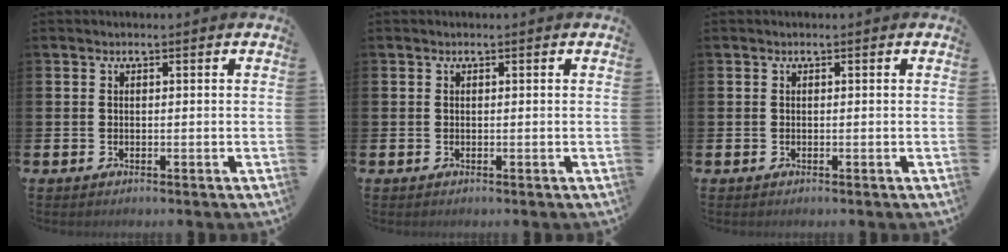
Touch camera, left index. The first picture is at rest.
{"total": 0.0}
{"total": 0.0}